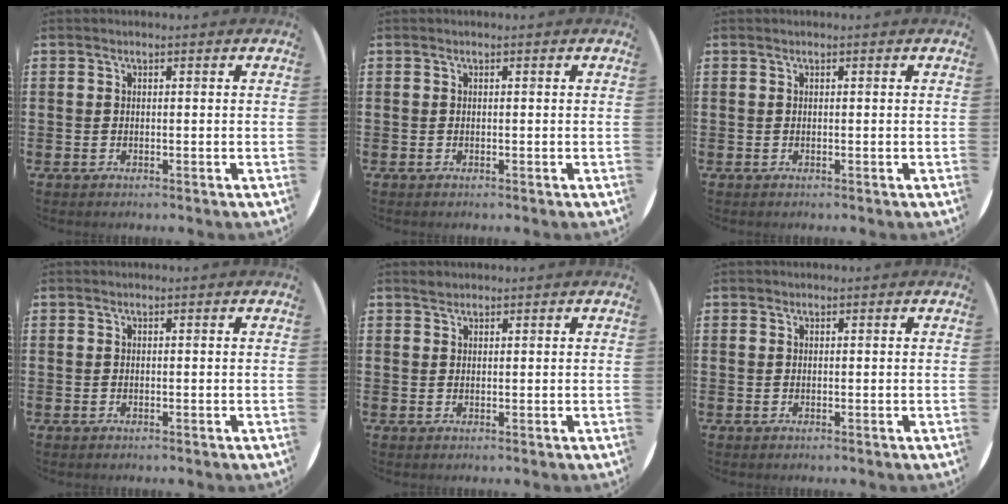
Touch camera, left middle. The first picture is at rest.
{"total": 0.0}
{"total": 0.0}
{"total": 0.0}
{"total": 1.0, "force": [0.9, 0.3, 0.0], "torque": [0.006, -0.003, 0.017]}
{"total": 0.0}